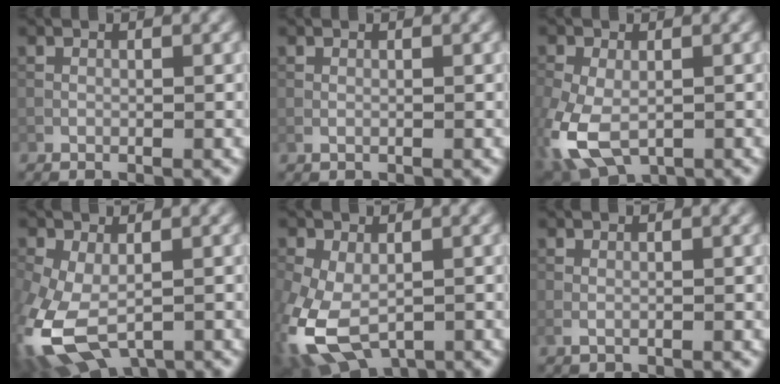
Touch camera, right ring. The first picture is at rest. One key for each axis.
{"total": 0.0}
{"total": 8.8, "fx": -3.4, "fy": 5.1, "fz": 6.3, "tx": -0.164, "ty": -0.034, "tz": -0.057}
{"total": 10.9, "fx": -3.9, "fy": 5.8, "fz": 8.3, "tx": -0.223, "ty": -0.046, "tz": -0.059}
{"total": 9.7, "fx": -3.8, "fy": 5.2, "fz": 7.3, "tx": -0.190, "ty": -0.035, "tz": -0.063}
{"total": 0.5, "fx": 0.2, "fy": 0.1, "fz": 0.4, "tx": -0.011, "ty": 0.001, "tz": 0.005}